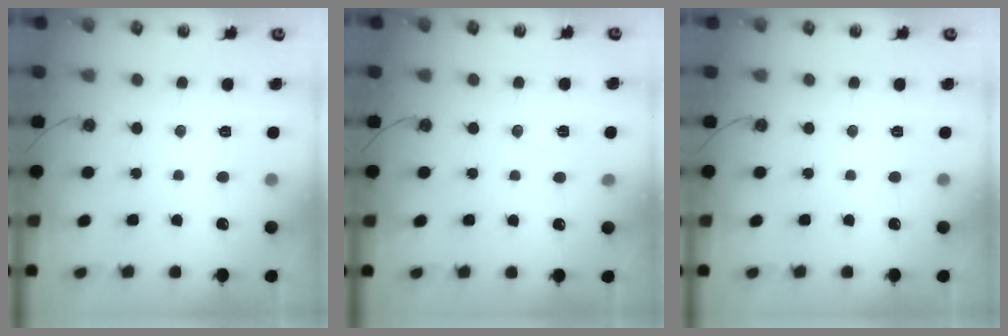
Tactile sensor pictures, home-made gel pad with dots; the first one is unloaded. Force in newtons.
{"total": 4.5, "press": 3.4, "slide": 2.9}
{"total": 0.0}